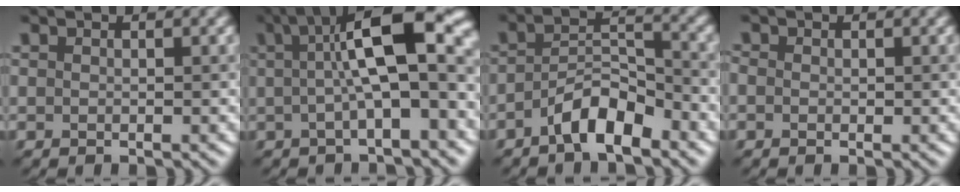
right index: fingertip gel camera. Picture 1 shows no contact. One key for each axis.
{"total": 9.7, "fx": 1.2, "fy": 2.5, "fz": 9.3, "tx": -0.126, "ty": 0.032, "tz": 0.011}
{"total": 4.8, "fx": -3.0, "fy": 1.7, "fz": 3.3, "tx": -0.054, "ty": 0.016, "tz": -0.055}
{"total": 1.5, "fx": 0.3, "fy": 1.2, "fz": 0.8, "tx": -0.008, "ty": 0.009, "tz": -0.008}